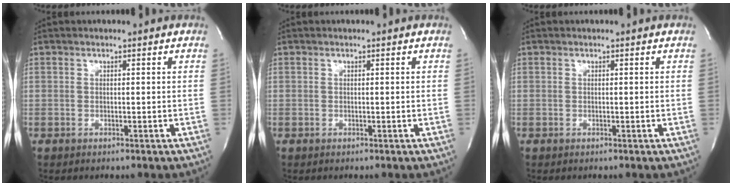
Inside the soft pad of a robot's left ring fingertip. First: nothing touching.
{"total": 0.0}
{"total": 0.0}